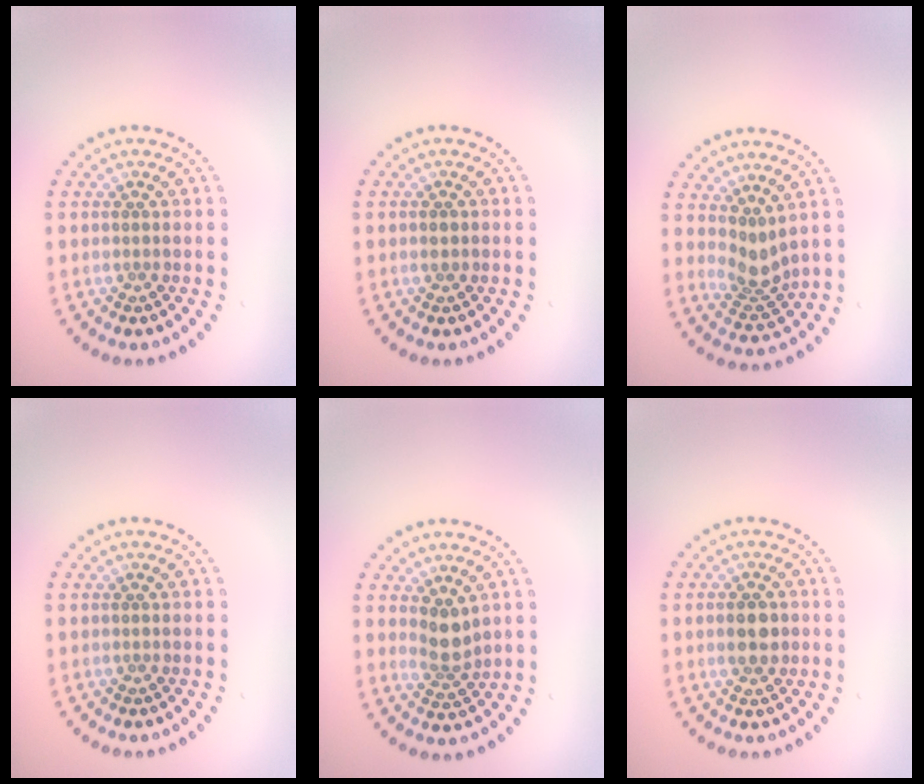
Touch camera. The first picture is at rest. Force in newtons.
{"total": 1.1, "press": 1.1, "slide": 0.1}
{"total": 2.6, "press": 1.9, "slide": 1.7}
{"total": 0.0}
{"total": 2.3, "press": 2.0, "slide": 1.3}
{"total": 3.2, "press": 3.2, "slide": 0.1}